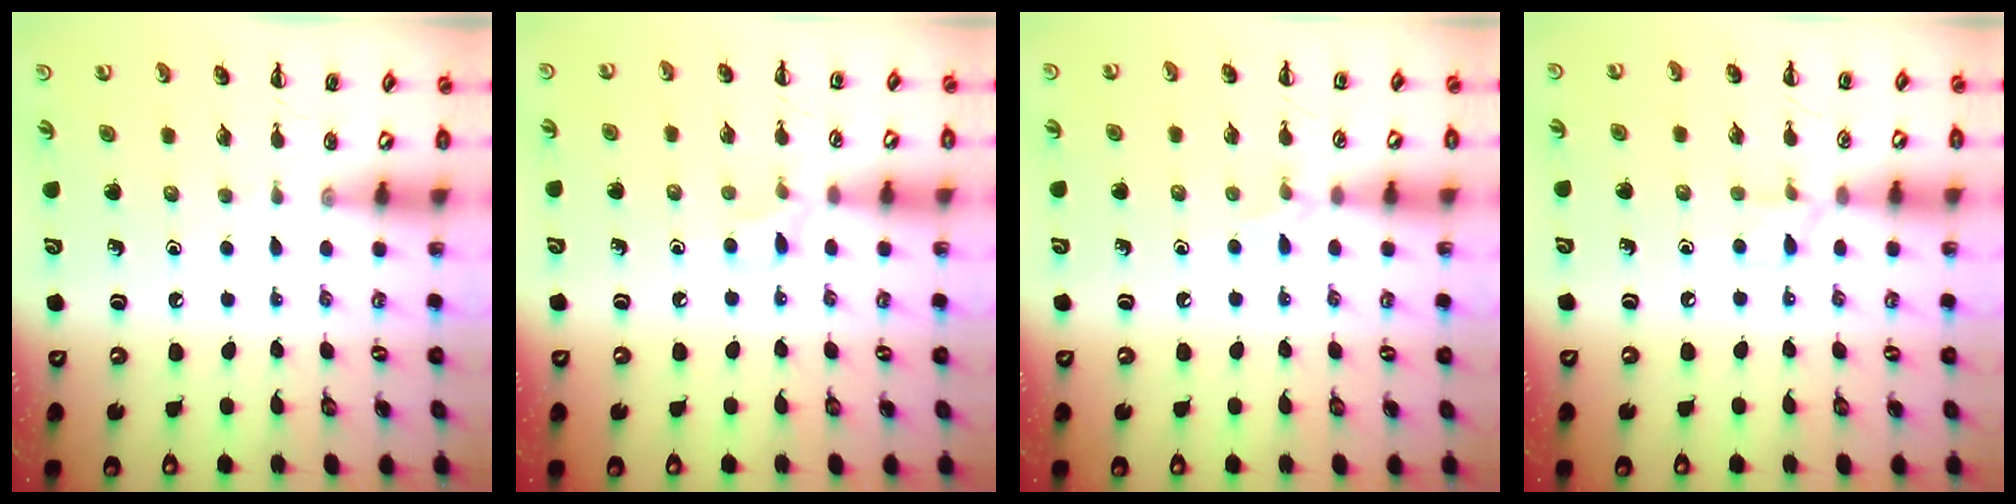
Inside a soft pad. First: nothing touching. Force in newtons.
{"total": 6.1, "press": 5.7, "slide": 2.1}
{"total": 5.3, "press": 5.0, "slide": 1.7}
{"total": 4.8, "press": 4.6, "slide": 1.5}